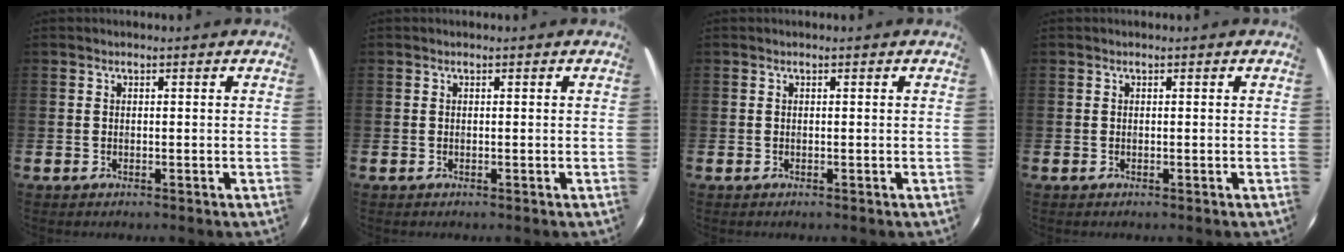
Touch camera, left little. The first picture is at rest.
{"total": 0.0}
{"total": 0.0}
{"total": 0.0}